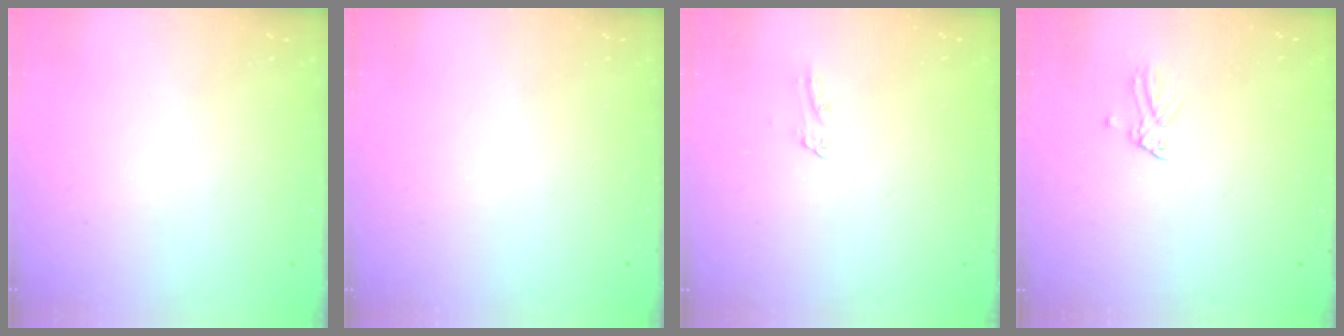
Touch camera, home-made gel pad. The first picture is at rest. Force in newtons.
{"total": 0.0}
{"total": 2.1, "press": 2.1, "slide": 0.2}
{"total": 0.0}